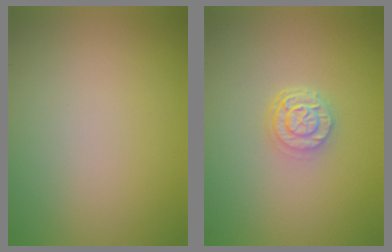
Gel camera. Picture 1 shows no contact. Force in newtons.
{"total": 2.5, "press": 2.0, "slide": 1.5}